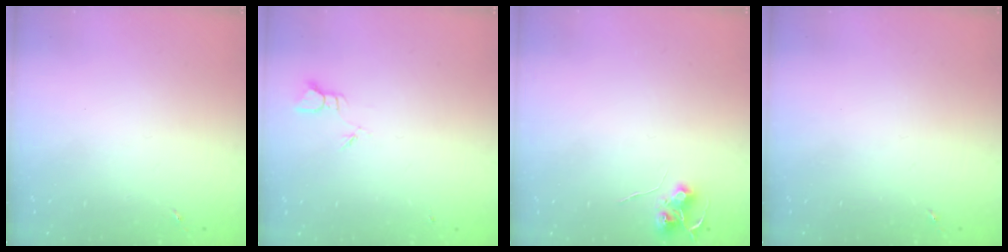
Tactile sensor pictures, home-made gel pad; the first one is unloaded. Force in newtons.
{"total": 1.8, "press": 1.8, "slide": 0.0}
{"total": 6.4, "press": 6.3, "slide": 0.6}
{"total": 0.0}